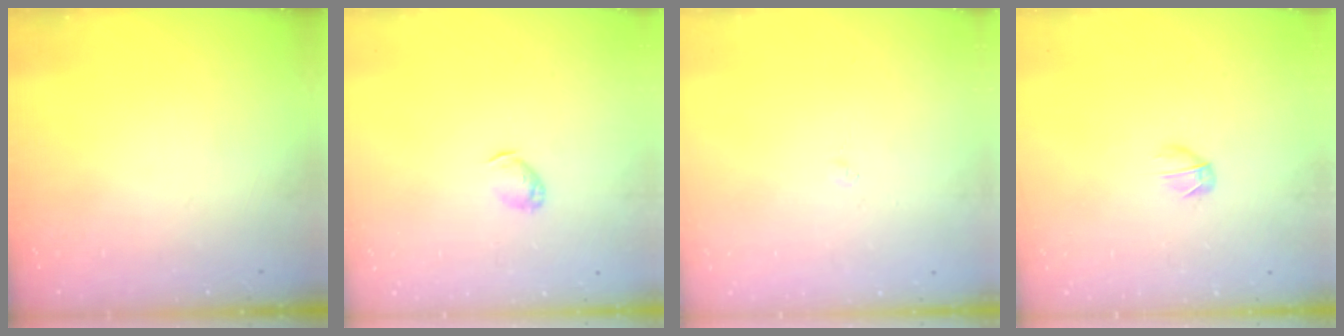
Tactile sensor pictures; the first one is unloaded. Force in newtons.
{"total": 3.1, "press": 3.0, "slide": 0.7}
{"total": 1.7, "press": 1.7, "slide": 0.3}
{"total": 3.7, "press": 3.6, "slide": 1.0}